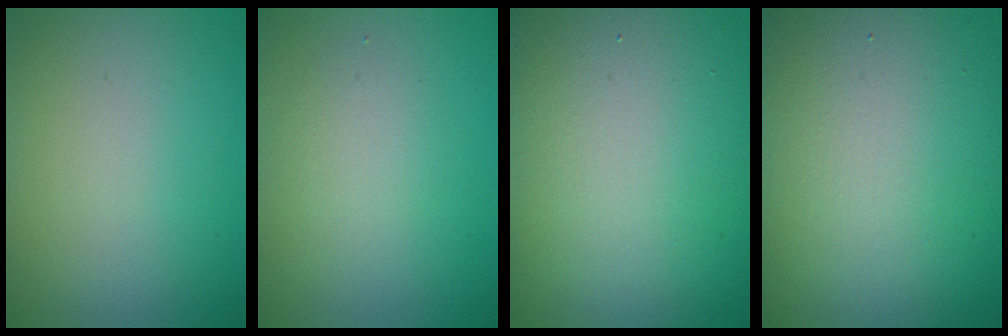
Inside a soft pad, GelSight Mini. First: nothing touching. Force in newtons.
{"total": 2.0, "press": 2.0, "slide": 0.0}
{"total": 18.1, "press": 18.1, "slide": 1.2}
{"total": 16.5, "press": 16.5, "slide": 0.7}